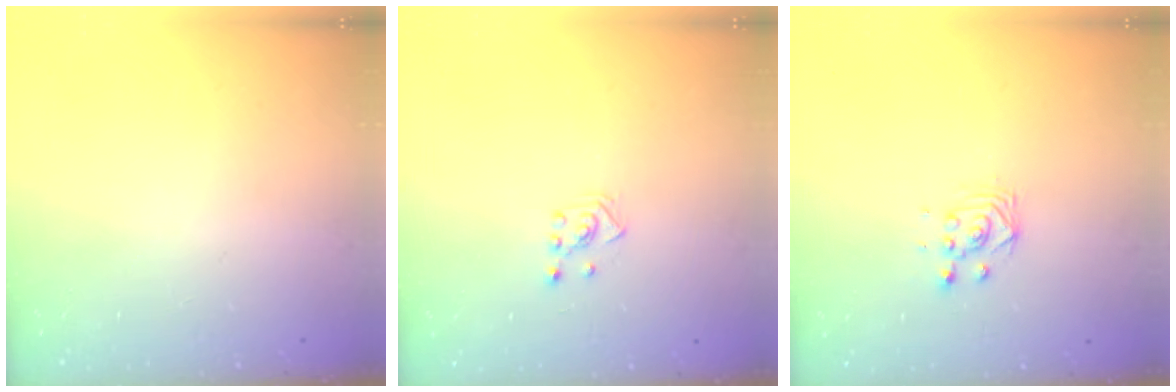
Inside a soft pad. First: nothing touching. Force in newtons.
{"total": 2.3, "press": 2.2, "slide": 0.7}
{"total": 2.8, "press": 2.8, "slide": 0.3}